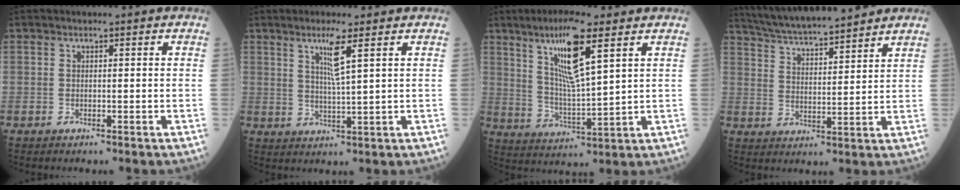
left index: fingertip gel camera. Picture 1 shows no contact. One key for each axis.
{"total": 4.4, "fx": 2.3, "fy": -0.3, "fz": 3.8, "tx": -0.074, "ty": -0.009, "tz": 0.046}
{"total": 10.9, "fx": 5.8, "fy": 0.9, "fz": 9.1, "tx": -0.176, "ty": -0.003, "tz": 0.111}
{"total": 15.3, "fx": 13.8, "fy": 1.6, "fz": 6.4, "tx": -0.116, "ty": 0.016, "tz": 0.225}